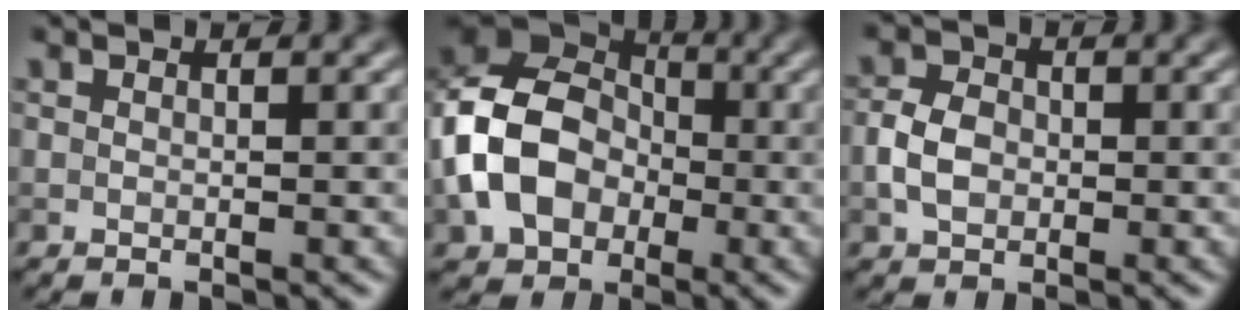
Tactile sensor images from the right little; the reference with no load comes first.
{"total": 10.6, "force": [-1.9, 8.1, 6.6], "torque": [-0.142, -0.007, -0.046]}
{"total": 3.2, "force": [-0.4, 2.4, 2.1], "torque": [-0.045, 0.004, -0.014]}